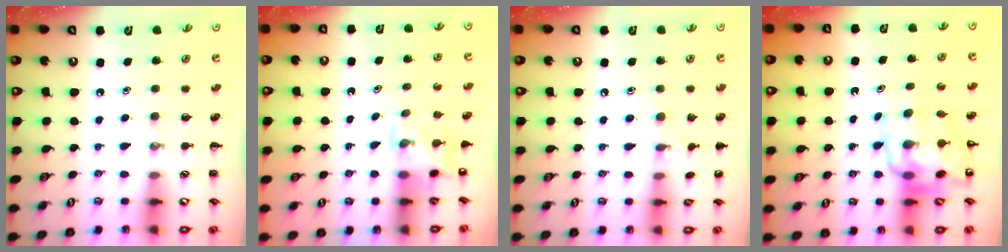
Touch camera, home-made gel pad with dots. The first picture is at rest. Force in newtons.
{"total": 4.3, "press": 4.1, "slide": 1.3}
{"total": 6.6, "press": 6.3, "slide": 2.0}
{"total": 13.9, "press": 13.4, "slide": 3.8}